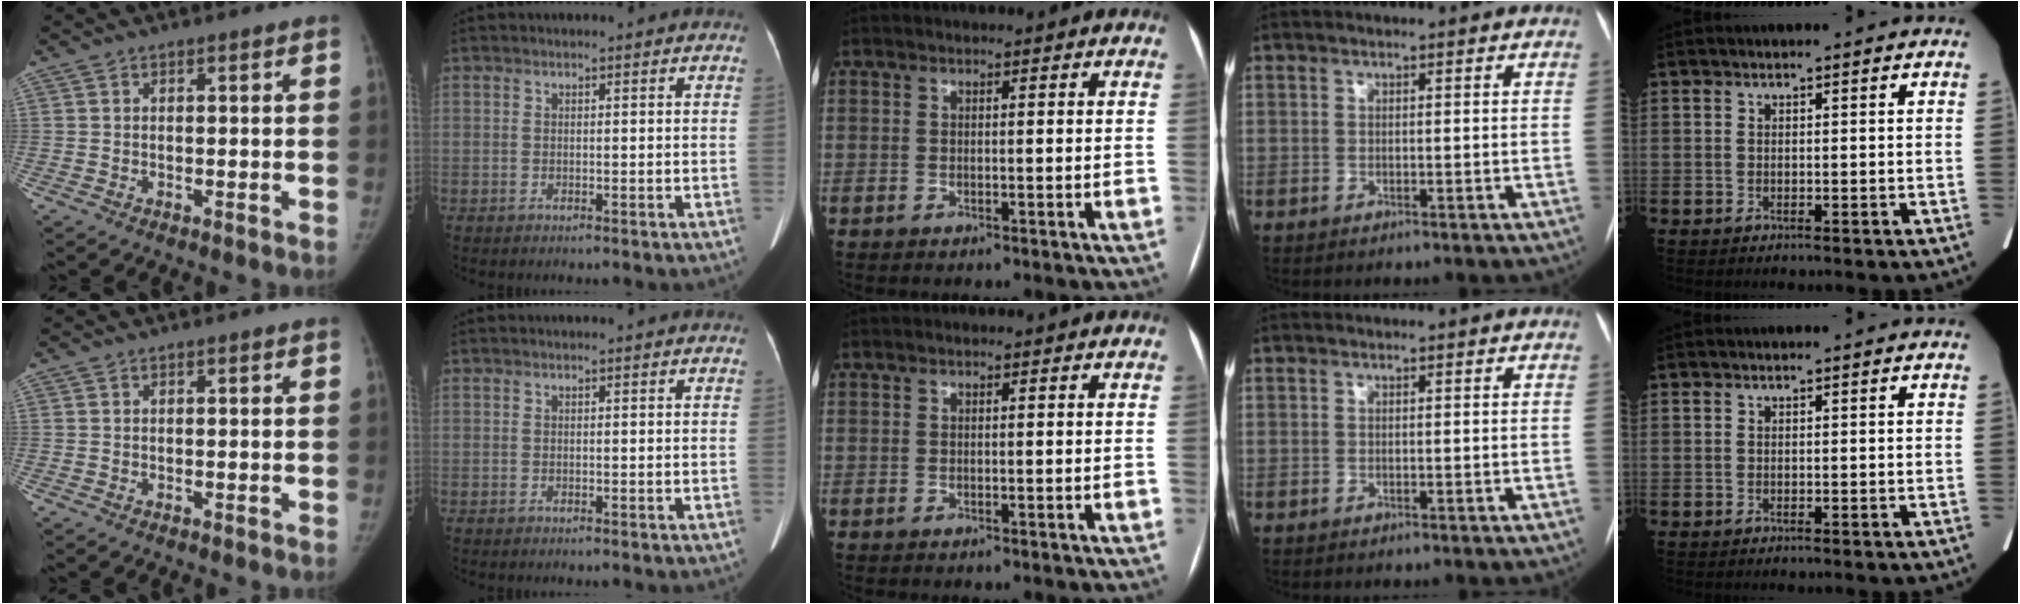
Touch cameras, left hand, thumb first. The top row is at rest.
{}